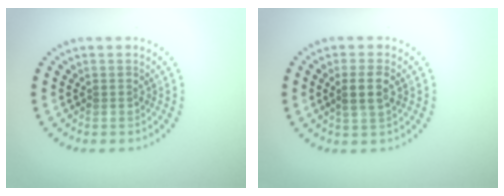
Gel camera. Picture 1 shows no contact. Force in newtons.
{"total": 2.5, "press": 2.3, "slide": 0.9}